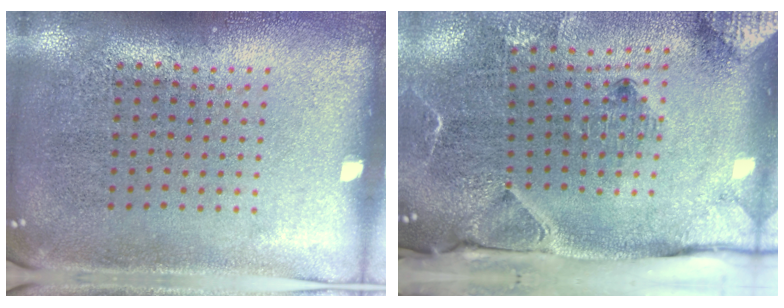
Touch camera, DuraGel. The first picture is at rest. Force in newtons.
{"total": 3.4, "press": 2.4, "slide": 2.4}